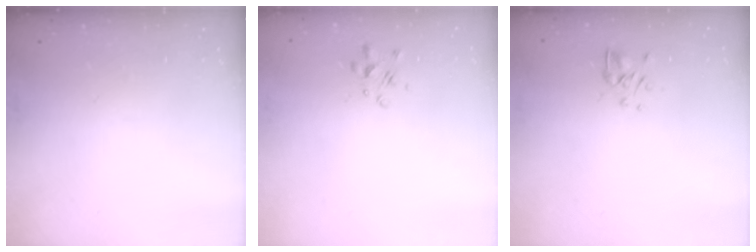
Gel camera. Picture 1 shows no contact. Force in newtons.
{"total": 2.6, "press": 2.4, "slide": 1.0}
{"total": 2.9, "press": 2.6, "slide": 1.4}